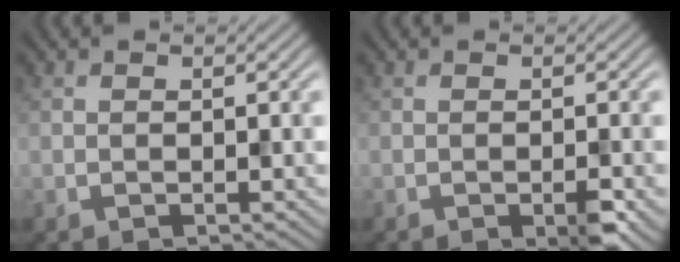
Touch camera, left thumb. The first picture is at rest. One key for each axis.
{"total": 2.8, "fx": -1.4, "fy": 0.6, "fz": 2.4, "tx": -0.038, "ty": -0.001, "tz": -0.021}